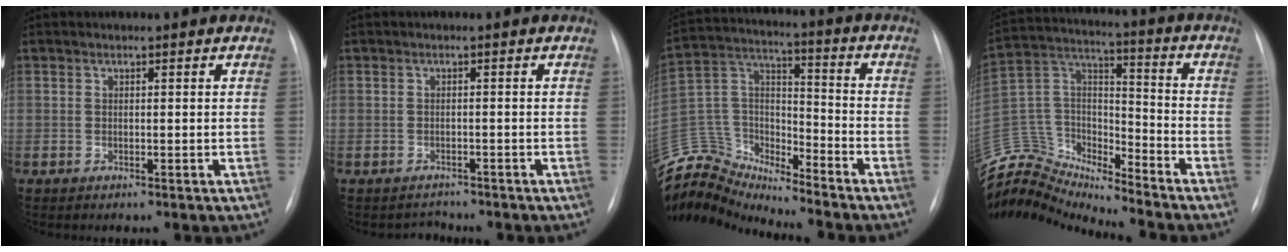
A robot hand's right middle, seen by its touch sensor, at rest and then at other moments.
{"total": 1.5, "force": [-1.3, 0.5, -0.7], "torque": [0.007, -0.002, -0.020]}
{"total": 15.2, "force": [-15.0, 1.8, 1.1], "torque": [-0.028, 0.063, -0.281]}
{"total": 16.7, "force": [-16.5, 1.8, 2.1], "torque": [-0.045, 0.062, -0.304]}